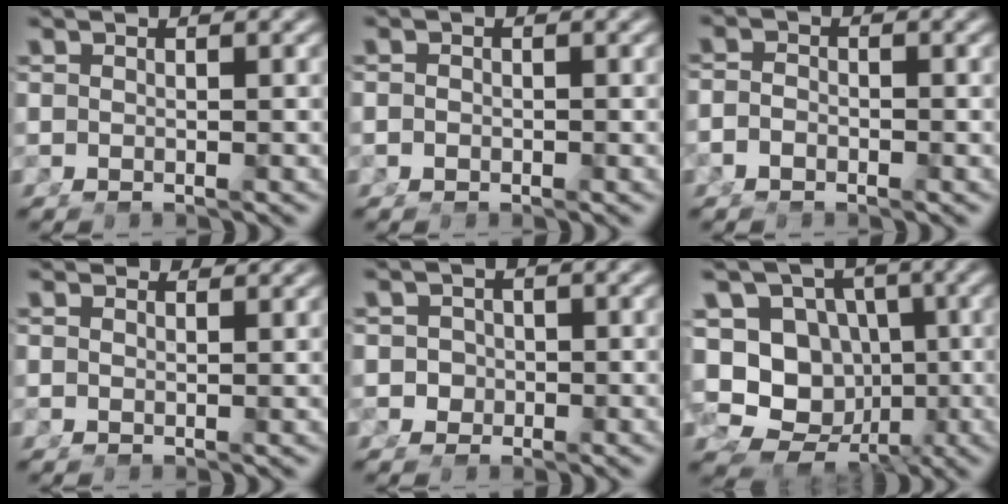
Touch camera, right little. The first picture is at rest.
{"total": 0.6, "force": [-0.5, 0.0, 0.2], "torque": [-0.005, -0.007, -0.006]}
{"total": 1.6, "force": [-1.3, 0.7, 0.6], "torque": [-0.013, -0.011, -0.020]}
{"total": 2.3, "force": [2.2, -0.5, 0.5], "torque": [0.006, 0.000, 0.038]}
{"total": 2.2, "force": [-0.6, 2.1, 0.6], "torque": [-0.019, -0.013, -0.004]}
{"total": 16.9, "force": [-3.2, 14.8, 7.6], "torque": [-0.177, -0.082, -0.042]}